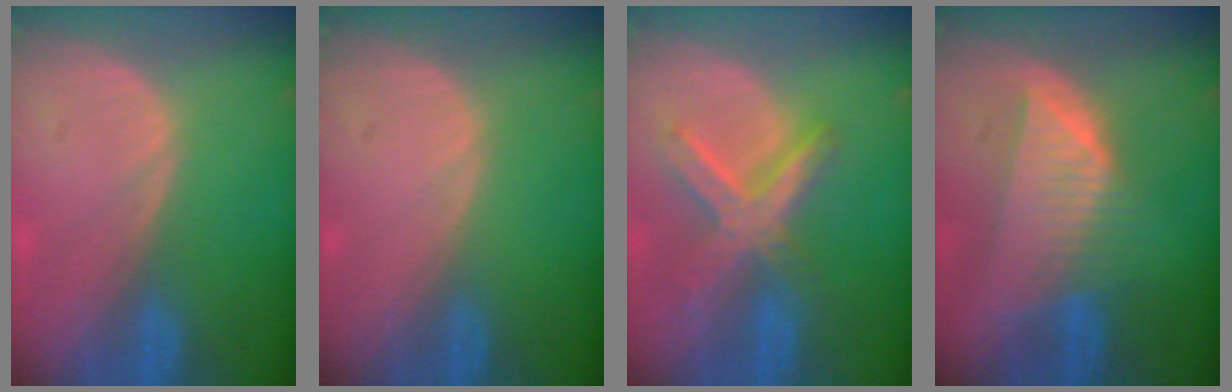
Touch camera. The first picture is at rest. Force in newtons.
{"total": 0.0}
{"total": 8.1, "press": 7.0, "slide": 4.1}
{"total": 7.6, "press": 7.0, "slide": 3.0}